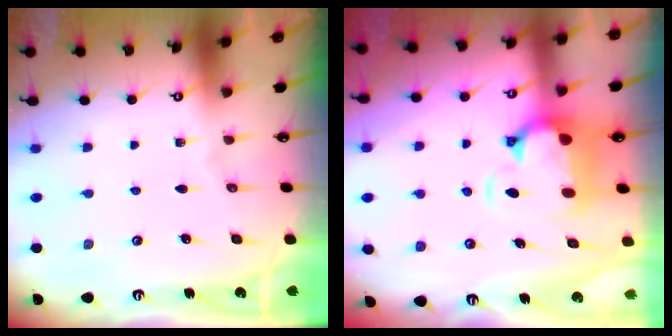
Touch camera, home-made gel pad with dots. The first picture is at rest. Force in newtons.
{"total": 2.6, "press": 2.1, "slide": 1.5}